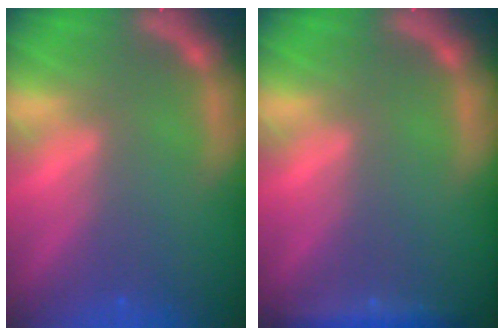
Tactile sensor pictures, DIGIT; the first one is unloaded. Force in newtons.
{"total": 2.4}